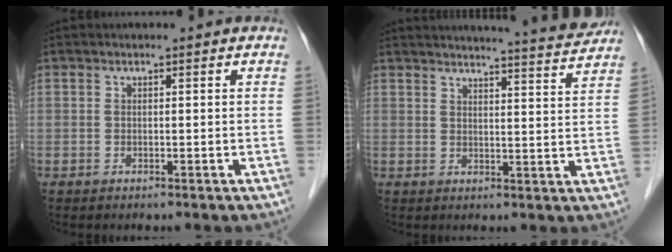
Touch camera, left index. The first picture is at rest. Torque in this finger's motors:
{"motor_torque": [0.03, -0.31, 0.47, 0.10]}